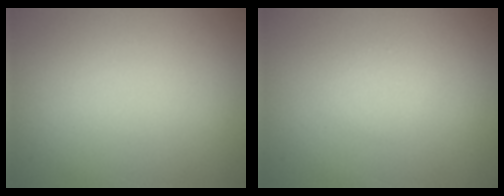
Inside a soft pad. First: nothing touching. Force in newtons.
{"total": 1.0, "press": 1.0, "slide": 0.0}